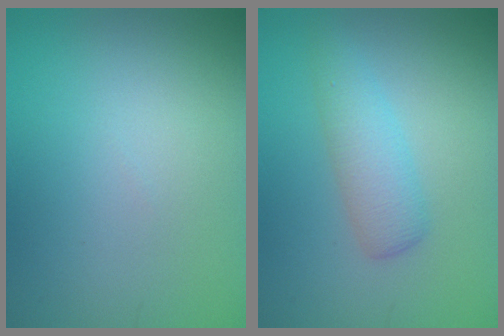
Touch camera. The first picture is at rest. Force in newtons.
{"total": 2.8, "press": 2.8, "slide": 0.0}